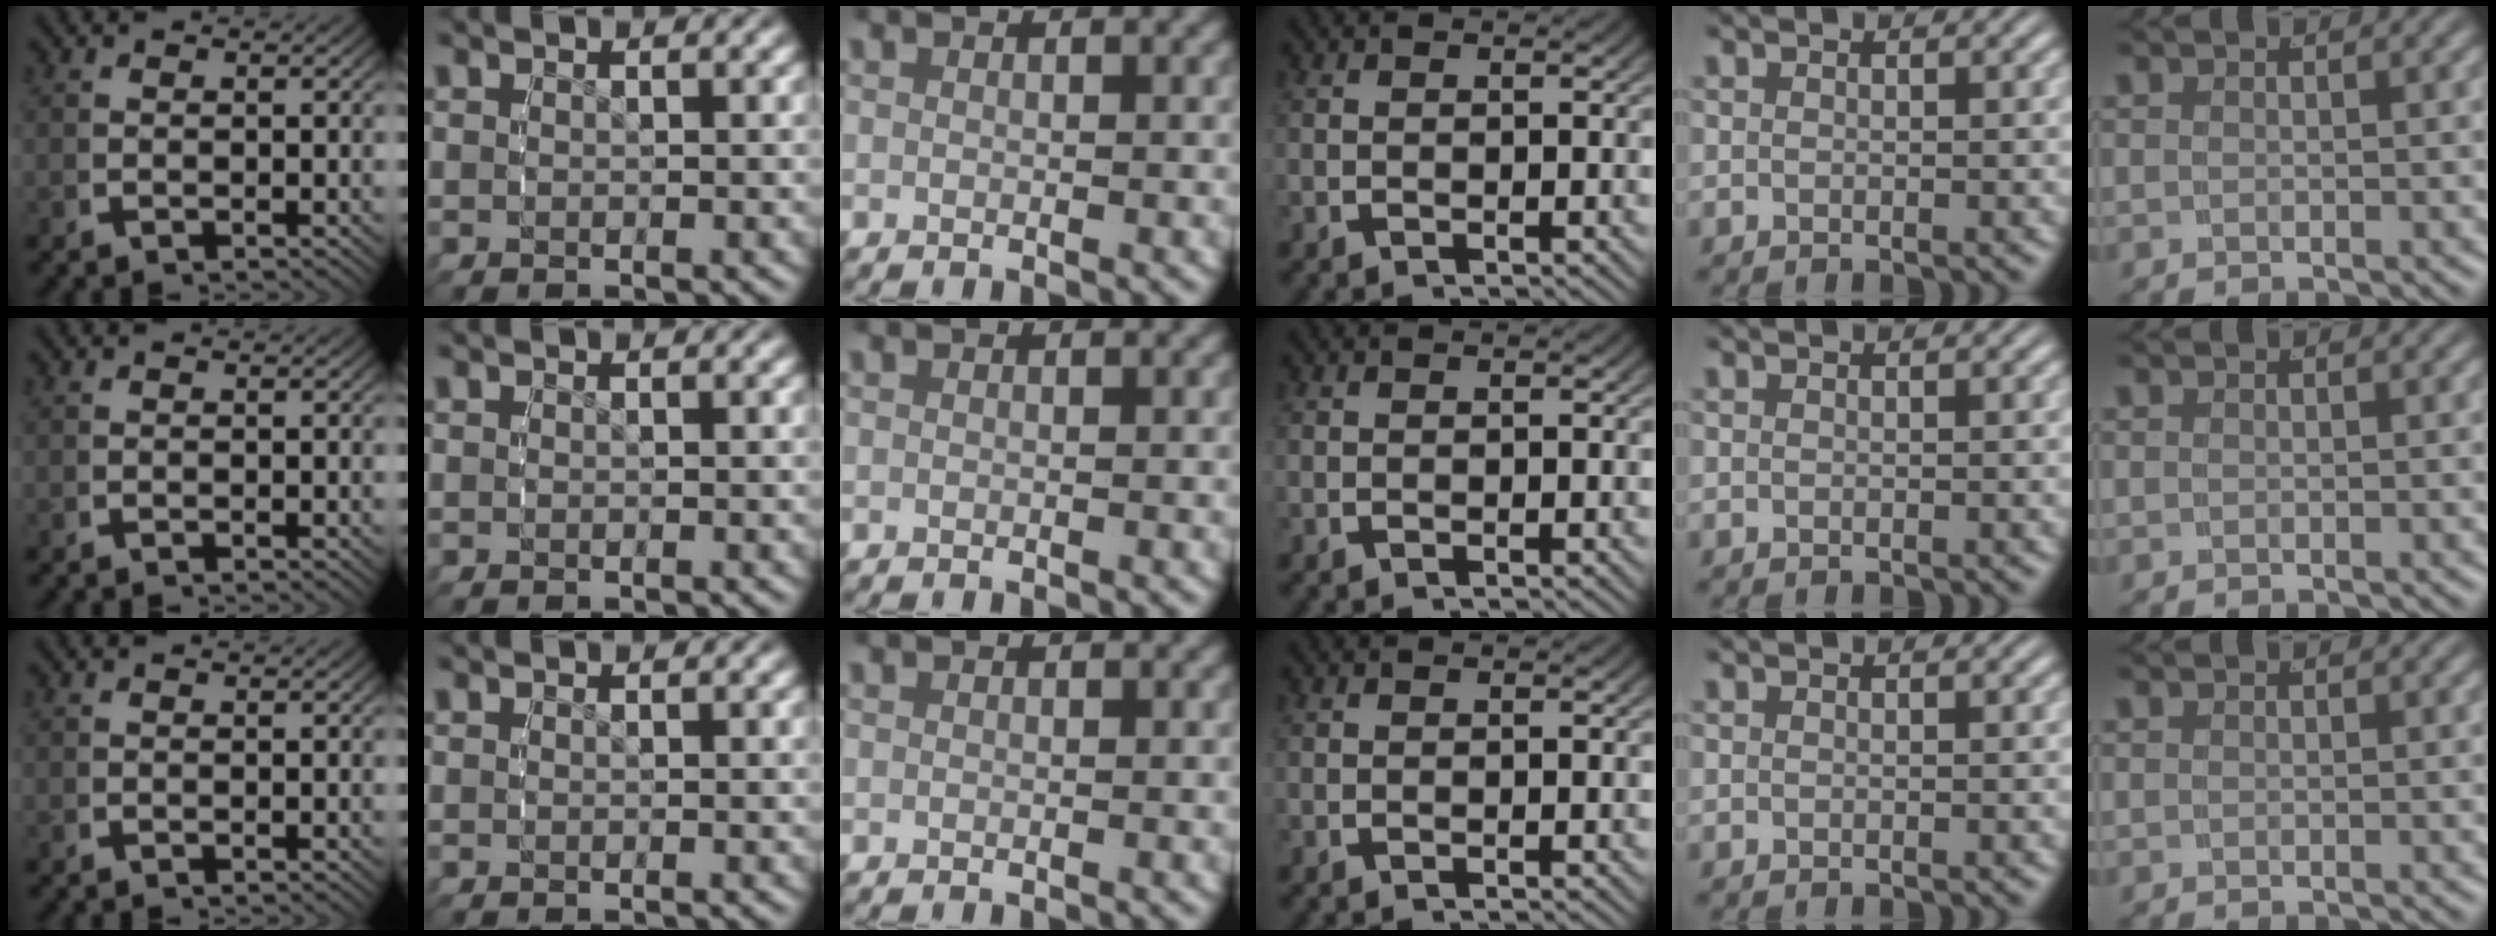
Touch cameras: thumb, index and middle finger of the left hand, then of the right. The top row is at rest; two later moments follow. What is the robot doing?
{"motion": "reach", "object": "jewelry box"}